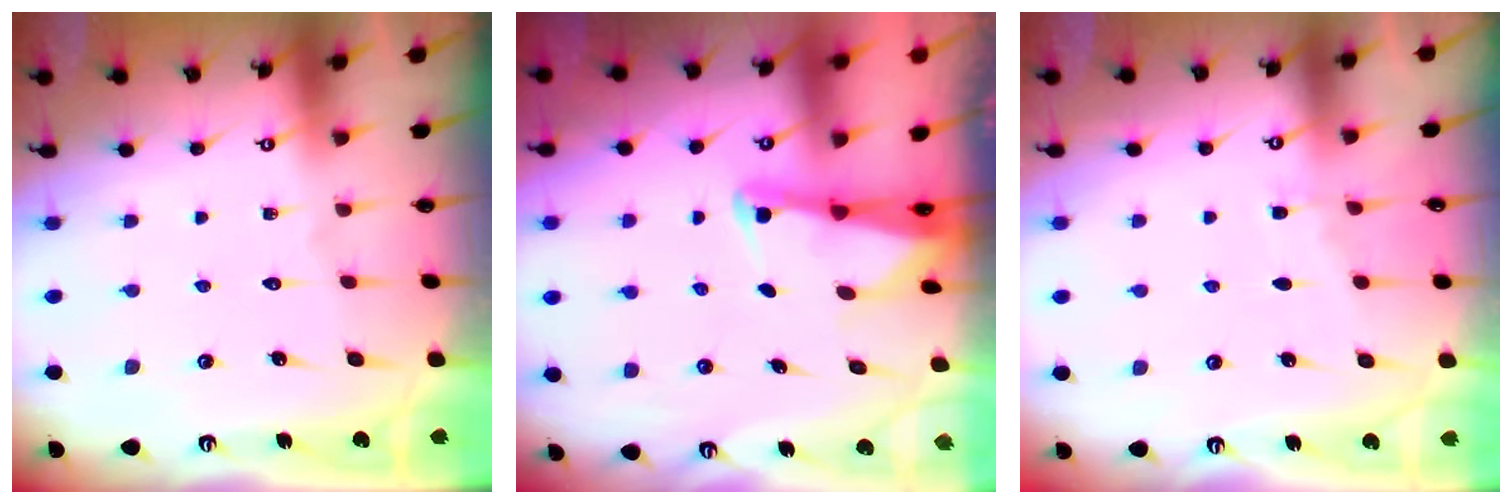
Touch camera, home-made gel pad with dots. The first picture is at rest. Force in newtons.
{"total": 2.6, "press": 2.6, "slide": 0.3}
{"total": 2.5, "press": 2.4, "slide": 0.4}